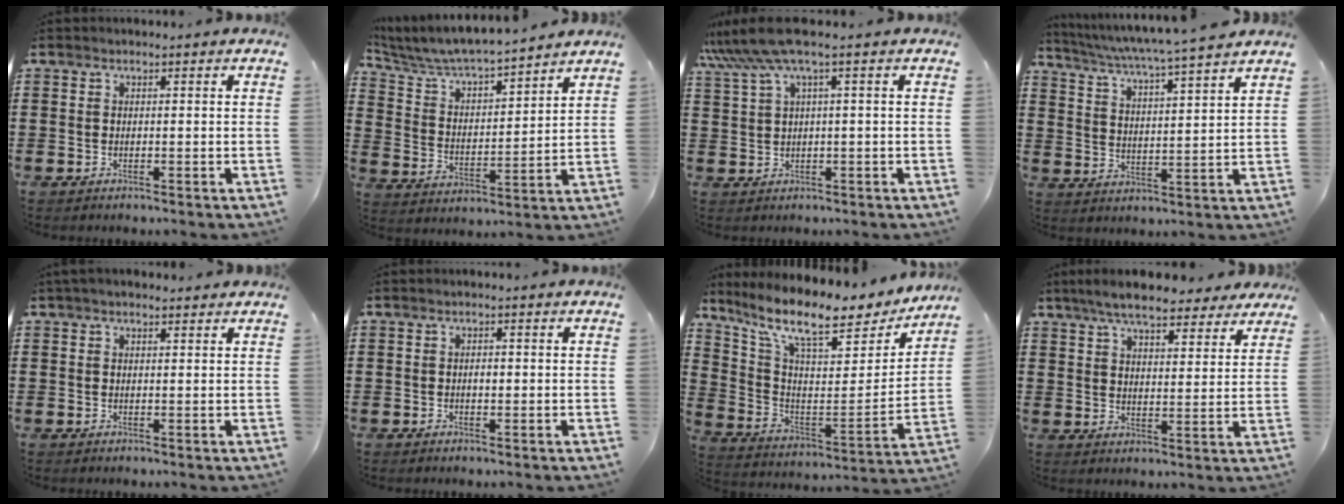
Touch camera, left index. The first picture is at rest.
{"total": 5.5, "force": [5.3, 0.5, 1.5], "torque": [-0.056, -0.039, 0.083]}
{"total": 5.8, "force": [2.6, 0.2, 5.2], "torque": [-0.121, -0.013, 0.044]}
{"total": 4.2, "force": [3.8, -0.9, 1.8], "torque": [-0.053, -0.032, 0.056]}
{"total": 1.6, "force": [1.3, 0.6, 0.8], "torque": [-0.018, 0.005, 0.024]}
{"total": 1.2, "force": [0.0, 0.6, 1.1], "torque": [-0.022, 0.004, -0.002]}
{"total": 11.2, "force": [8.8, 2.5, 6.5], "torque": [-0.147, -0.061, 0.145]}
{"total": 7.7, "force": [6.8, 1.3, 3.4], "torque": [-0.081, -0.015, 0.123]}